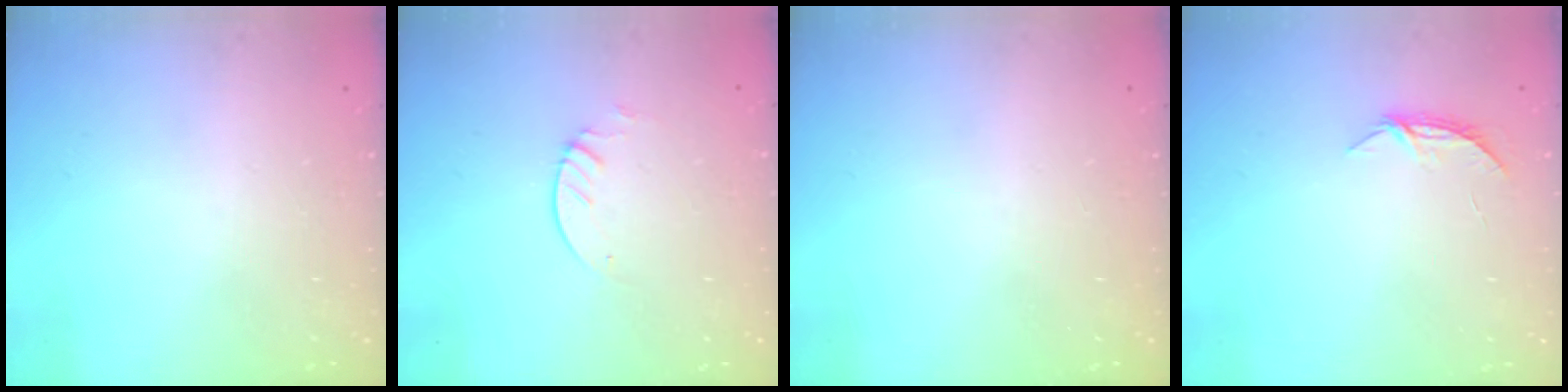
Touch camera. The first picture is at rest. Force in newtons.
{"total": 2.3, "press": 2.3, "slide": 0.2}
{"total": 0.0}
{"total": 5.2, "press": 5.2, "slide": 0.4}